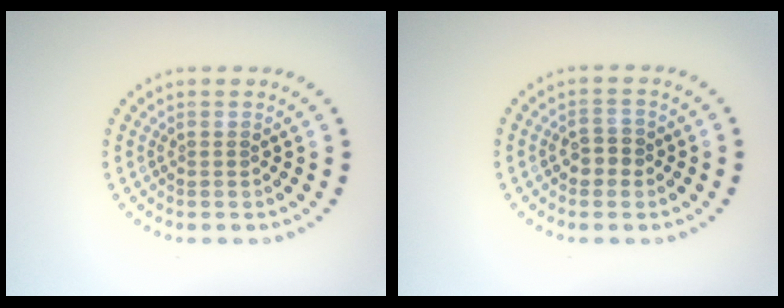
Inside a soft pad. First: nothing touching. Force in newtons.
{"total": 1.8, "press": 1.8, "slide": 0.4}